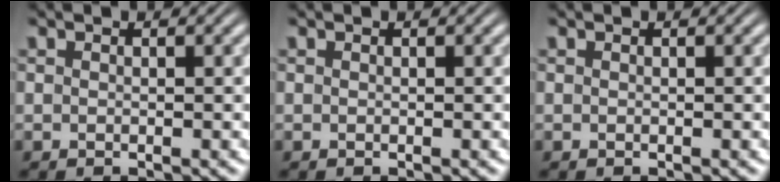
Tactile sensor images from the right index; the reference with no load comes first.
{"total": 0.0}
{"total": 0.0}